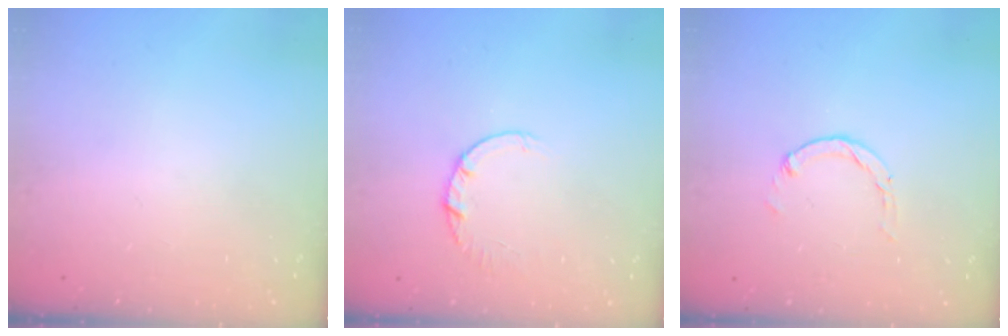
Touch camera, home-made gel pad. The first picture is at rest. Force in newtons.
{"total": 2.7, "press": 2.7, "slide": 0.4}
{"total": 1.1, "press": 1.1, "slide": 0.2}